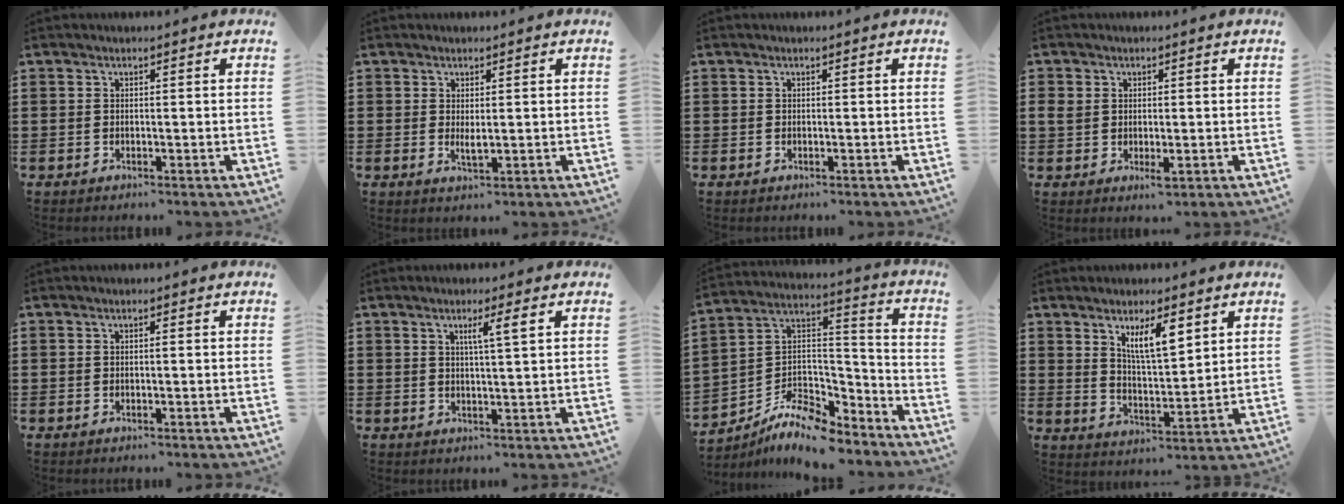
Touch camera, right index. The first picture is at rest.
{"total": 1.9, "force": [0.3, 0.4, 1.8], "torque": [-0.034, -0.002, 0.006]}
{"total": 0.0}
{"total": 3.0, "force": [0.1, 1.9, 2.3], "torque": [-0.060, -0.003, -0.001]}
{"total": 0.0}
{"total": 3.2, "force": [1.2, -0.1, 2.9], "torque": [-0.060, -0.002, 0.017]}
{"total": 9.4, "force": [-7.7, 3.6, 4.2], "torque": [-0.088, 0.018, -0.151]}
{"total": 7.0, "force": [3.8, 2.2, 5.4], "torque": [-0.109, 0.003, 0.063]}